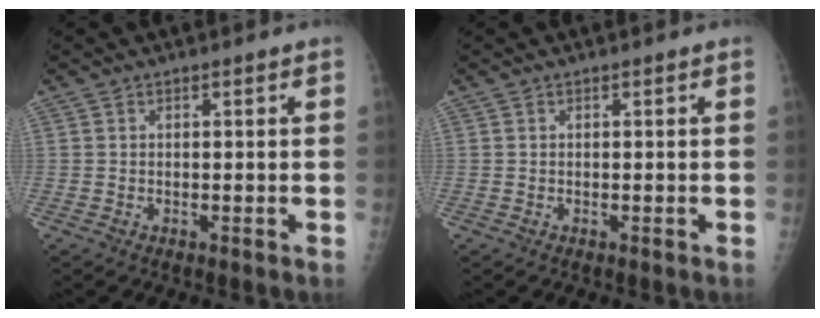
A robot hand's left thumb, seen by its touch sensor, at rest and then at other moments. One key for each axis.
{"total": 0.0}